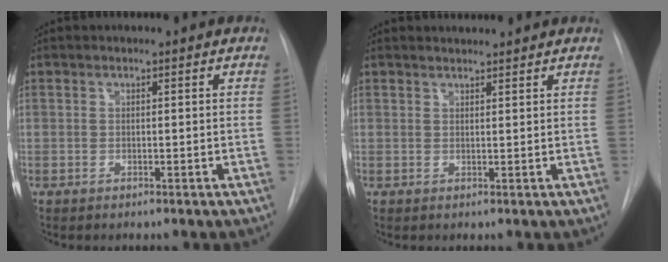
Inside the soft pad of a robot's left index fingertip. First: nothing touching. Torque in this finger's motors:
{"motor_torque": [0.84, -1.26, -0.03, 0.00]}